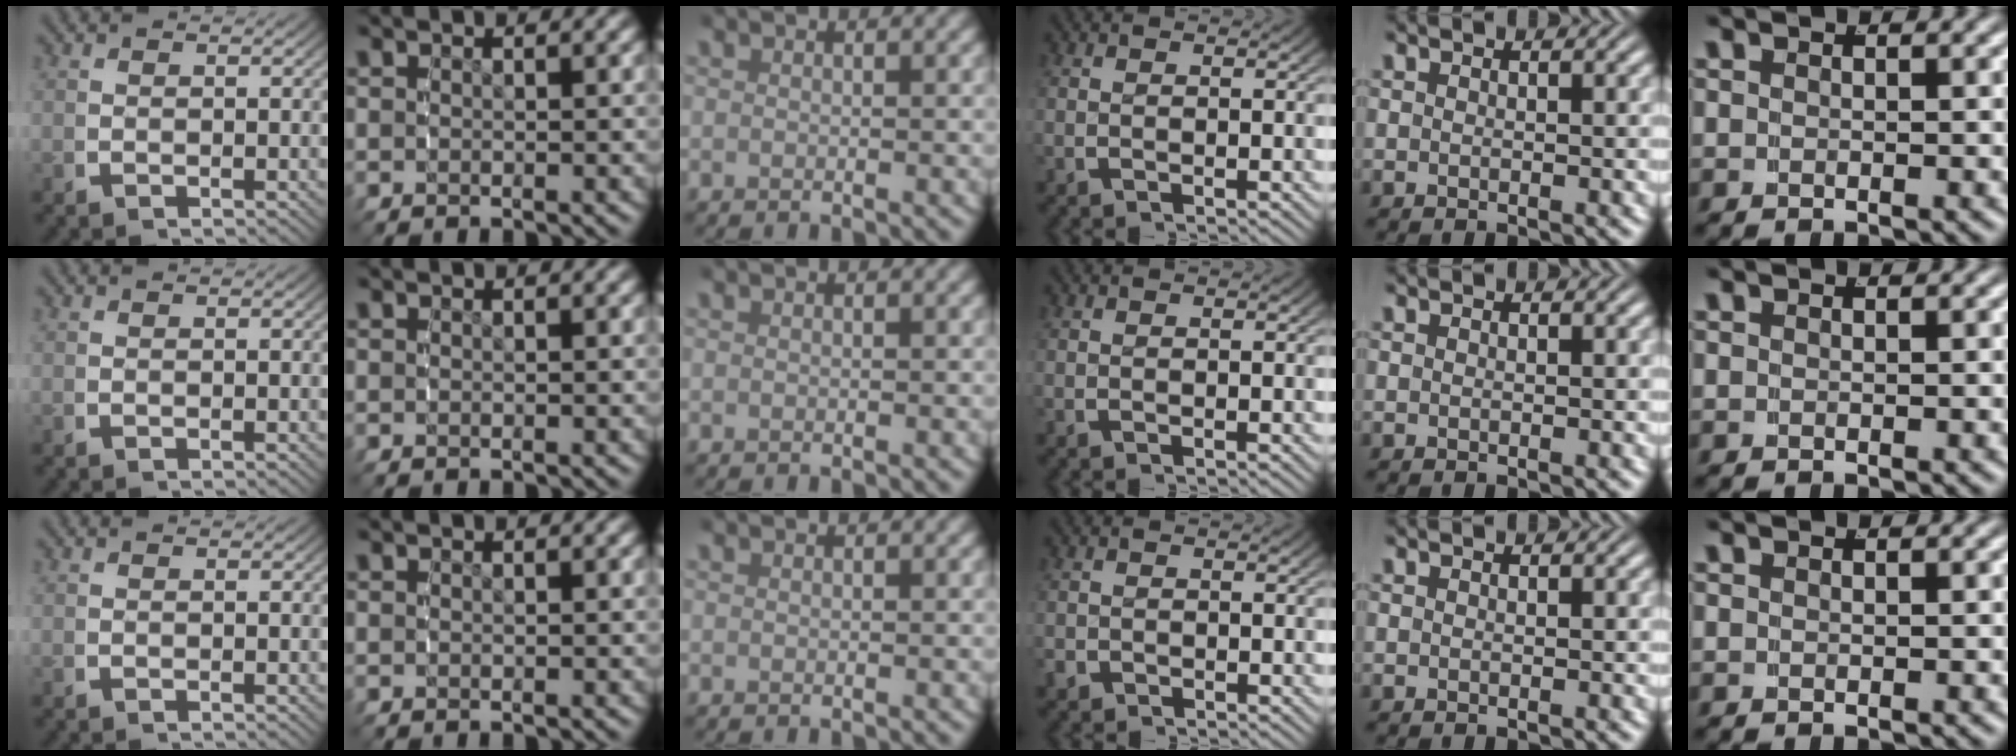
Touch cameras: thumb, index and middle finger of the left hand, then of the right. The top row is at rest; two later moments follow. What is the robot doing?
{"motion": "grasp_and_lifting", "object": "small bumper sticker"}